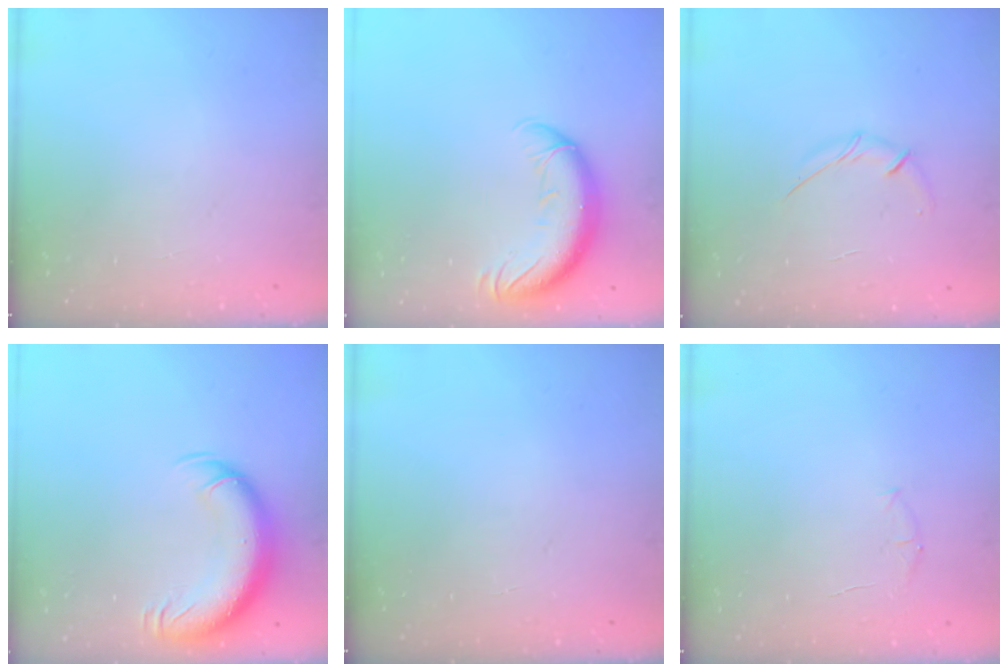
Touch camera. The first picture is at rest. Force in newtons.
{"total": 13.4, "press": 13.0, "slide": 3.2}
{"total": 5.4, "press": 5.3, "slide": 1.0}
{"total": 13.1, "press": 12.8, "slide": 3.1}
{"total": 0.0}
{"total": 4.0, "press": 3.8, "slide": 1.2}